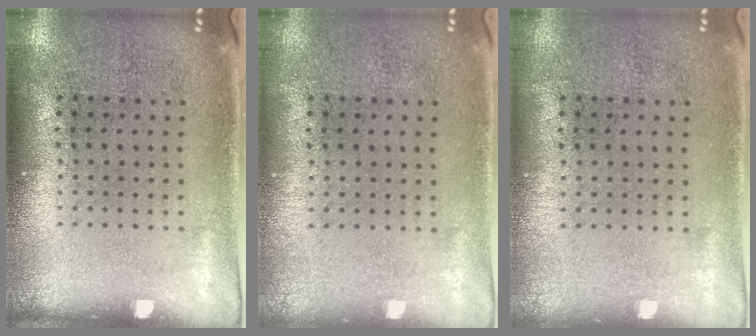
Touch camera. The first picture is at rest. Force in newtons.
{"total": 0.0}
{"total": 0.0}